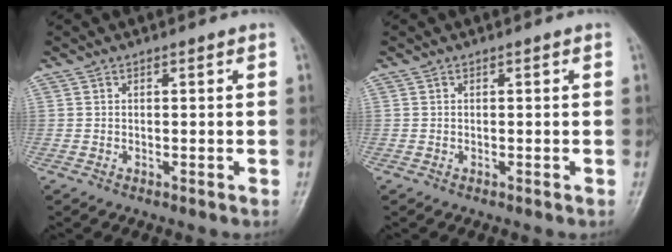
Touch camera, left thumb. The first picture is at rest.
{"total": 0.0}